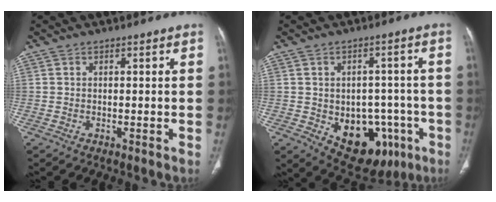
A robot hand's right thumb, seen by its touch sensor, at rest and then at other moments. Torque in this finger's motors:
{"motor_torque": [-0.26, 0.53, 0.05, 0.01, 0.05]}